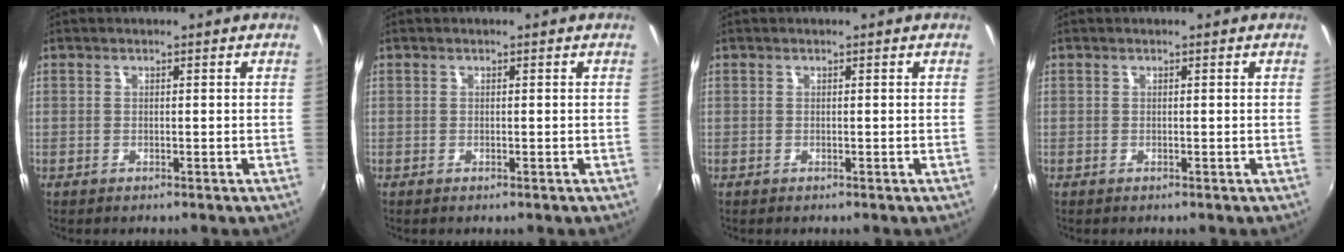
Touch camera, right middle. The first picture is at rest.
{"total": 0.0}
{"total": 0.0}
{"total": 0.0}